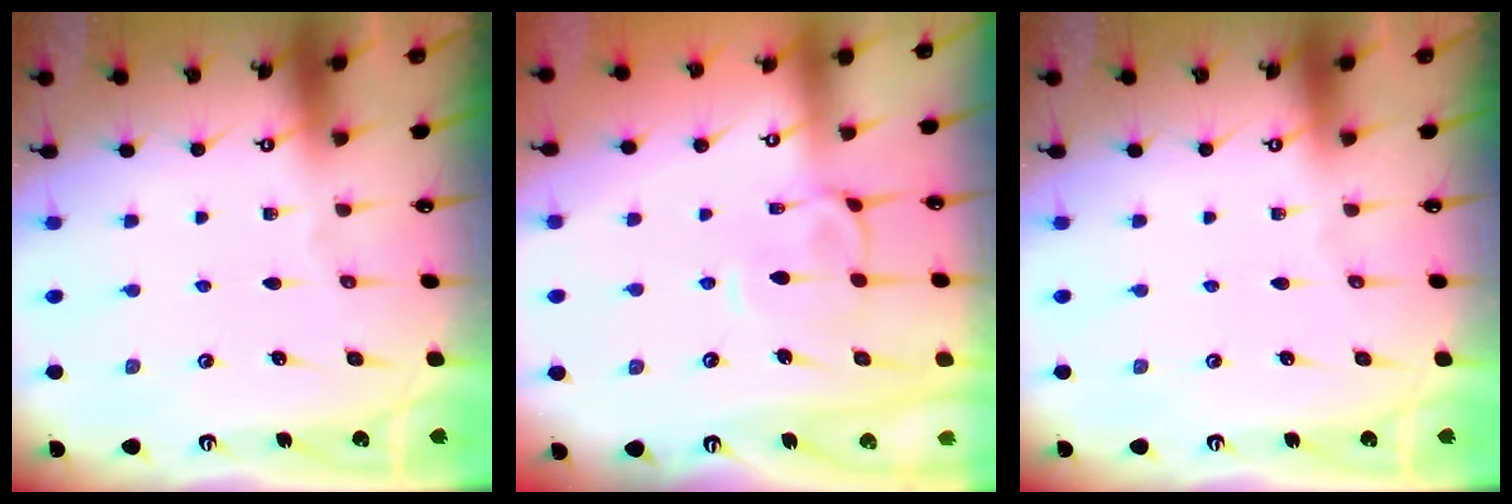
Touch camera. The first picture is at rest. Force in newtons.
{"total": 3.2, "press": 3.0, "slide": 1.1}
{"total": 0.0}